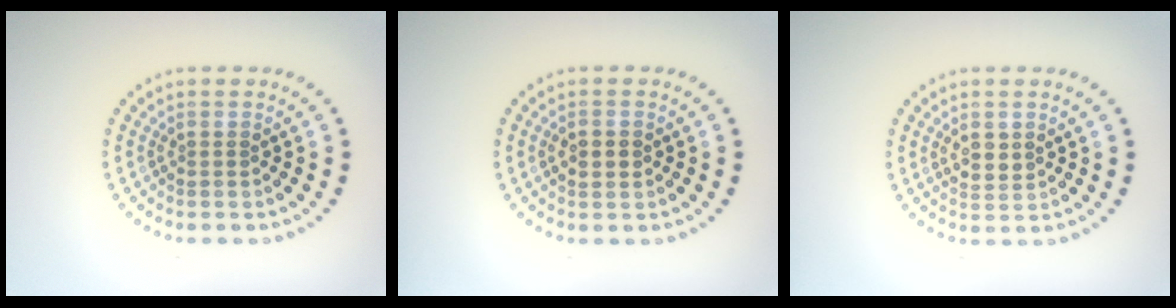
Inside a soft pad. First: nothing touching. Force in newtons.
{"total": 2.2, "press": 2.2, "slide": 0.1}
{"total": 1.7, "press": 1.5, "slide": 0.8}